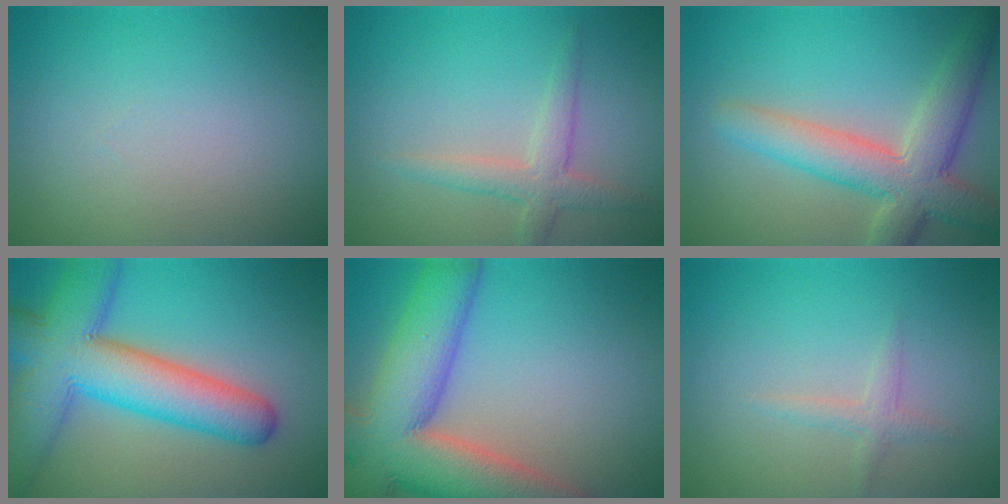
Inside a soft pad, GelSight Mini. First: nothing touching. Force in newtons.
{"total": 2.6, "press": 2.6, "slide": 0.1}
{"total": 6.4, "press": 6.4, "slide": 0.5}
{"total": 10.8, "press": 10.8, "slide": 0.5}
{"total": 13.0, "press": 13.0, "slide": 0.9}
{"total": 1.2, "press": 1.2, "slide": 0.0}